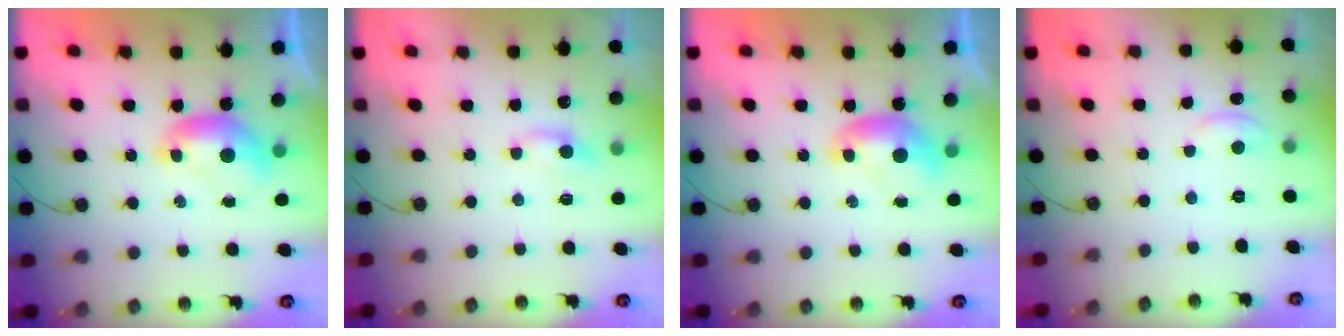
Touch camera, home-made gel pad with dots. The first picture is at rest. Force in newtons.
{"total": 0.7, "press": 0.5, "slide": 0.5}
{"total": 0.0}
{"total": 2.1, "press": 2.1, "slide": 0.2}